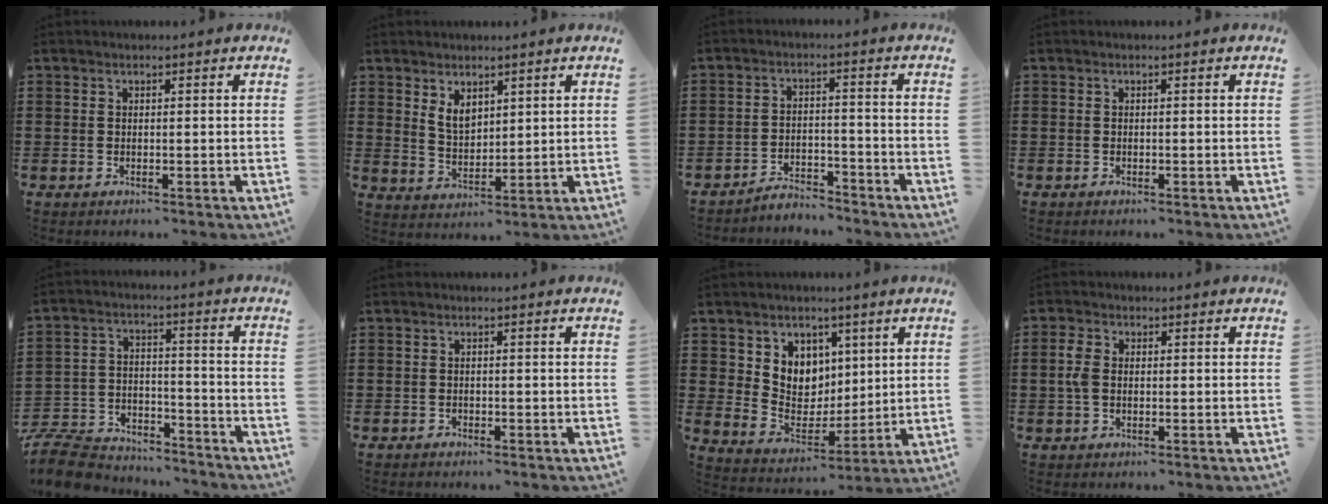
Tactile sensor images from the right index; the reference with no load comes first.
{"total": 4.0, "force": [2.3, 2.5, 2.1], "torque": [-0.049, 0.010, 0.042]}
{"total": 3.7, "force": [-3.6, 0.5, 0.1], "torque": [-0.009, 0.006, -0.076]}
{"total": 0.0}
{"total": 9.5, "force": [-8.9, 2.5, 1.9], "torque": [-0.053, 0.023, -0.177]}
{"total": 0.6, "force": [-0.5, 0.2, 0.0], "torque": [-0.001, 0.001, -0.012]}
{"total": 6.7, "force": [3.4, 5.8, 0.0], "torque": [-0.029, -0.030, 0.063]}
{"total": 3.1, "force": [0.1, 2.0, 2.3], "torque": [-0.064, 0.002, -0.004]}